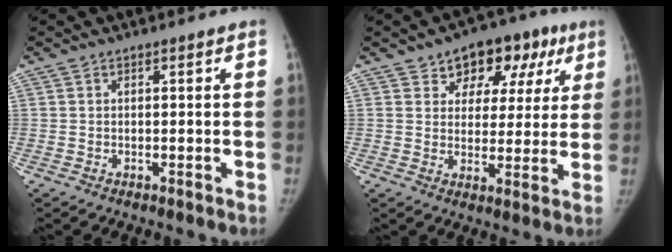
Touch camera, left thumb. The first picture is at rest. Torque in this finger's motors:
{"motor_torque": [-0.01, 0.08, 0.74, -0.48, 0.01]}